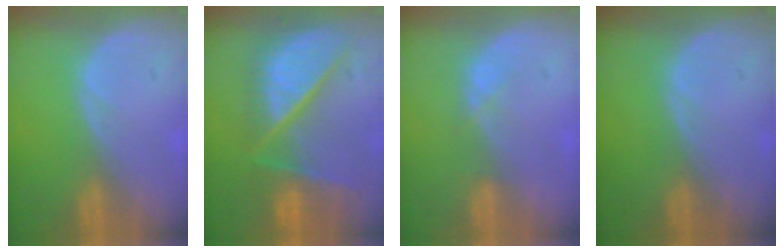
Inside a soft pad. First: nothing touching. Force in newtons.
{"total": 12.1, "press": 9.9, "slide": 6.9}
{"total": 1.4, "press": 1.2, "slide": 0.7}
{"total": 0.0}